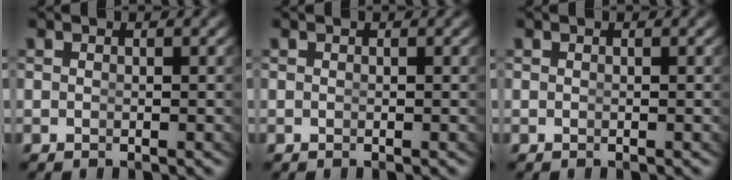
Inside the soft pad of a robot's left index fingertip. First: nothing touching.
{"total": 0.0}
{"total": 0.0}